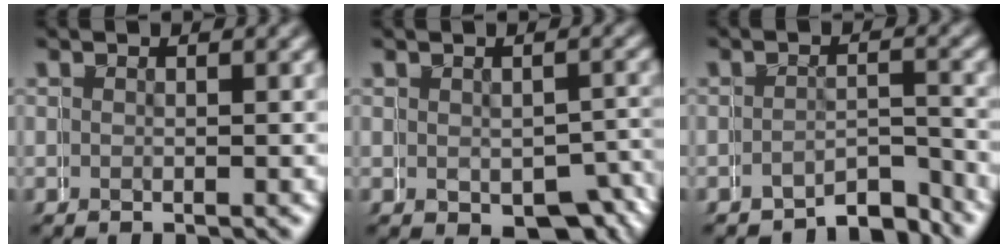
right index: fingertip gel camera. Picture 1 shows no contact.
{"total": 3.8, "force": [-1.5, 2.2, 2.6], "torque": [-0.026, 0.004, -0.028]}
{"total": 3.9, "force": [-3.8, 0.8, 0.2], "torque": [0.006, -0.012, -0.060]}